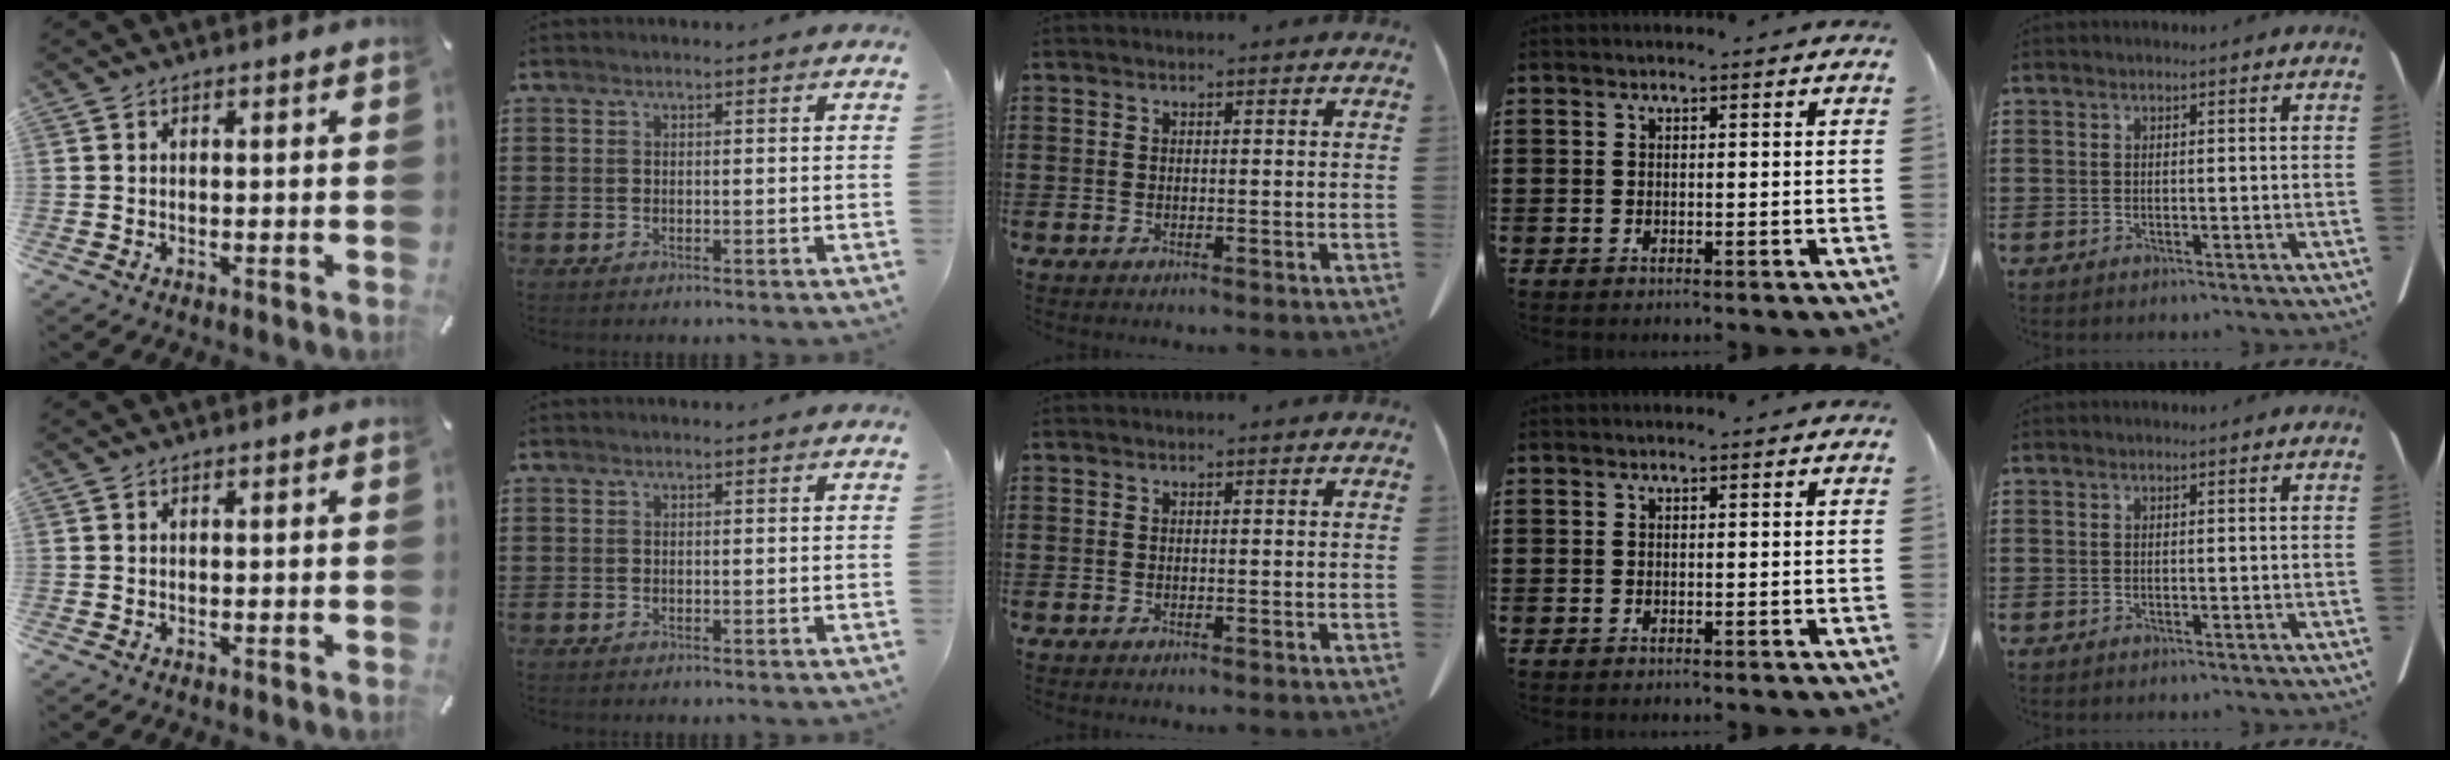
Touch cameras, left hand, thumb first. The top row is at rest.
{}